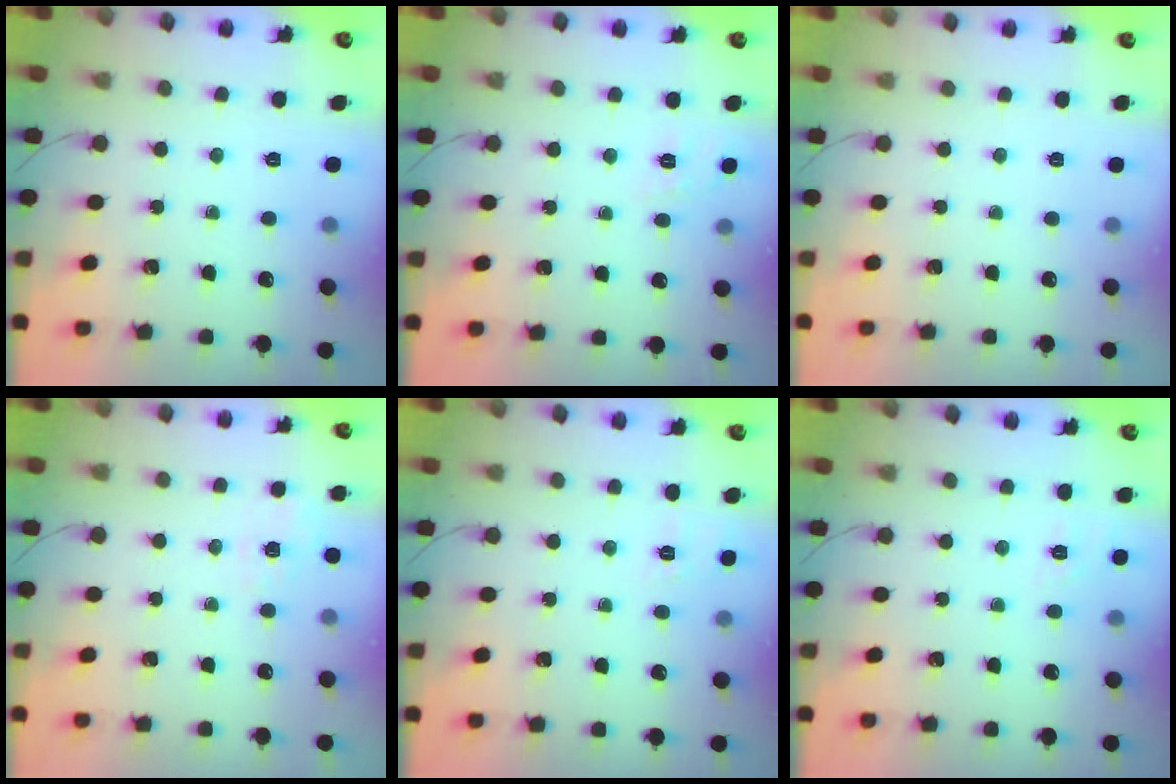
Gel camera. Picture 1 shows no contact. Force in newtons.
{"total": 1.6, "press": 0.0, "slide": 1.6}
{"total": 2.5, "press": 2.4, "slide": 0.5}
{"total": 2.5, "press": 1.8, "slide": 1.7}
{"total": 2.8, "press": 2.2, "slide": 1.8}
{"total": 1.5, "press": 0.1, "slide": 1.5}